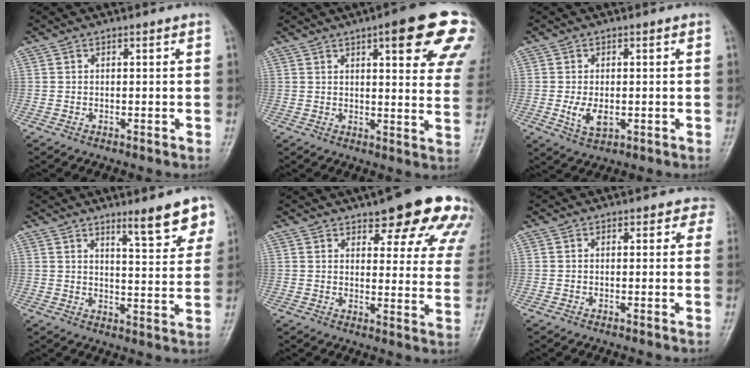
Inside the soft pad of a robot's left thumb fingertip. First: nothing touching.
{"total": 19.0, "force": [9.2, 4.8, 15.9], "torque": [-0.176, -0.025, 0.107]}
{"total": 4.5, "force": [-0.8, 2.7, 3.6], "torque": [-0.065, -0.008, -0.011]}
{"total": 9.0, "force": [6.2, 1.9, 6.3], "torque": [-0.065, -0.042, 0.086]}
{"total": 18.2, "force": [12.3, 6.0, 12.0], "torque": [-0.102, -0.049, 0.139]}
{"total": 2.1, "force": [1.2, 1.7, 0.7], "torque": [0.023, -0.003, -0.004]}